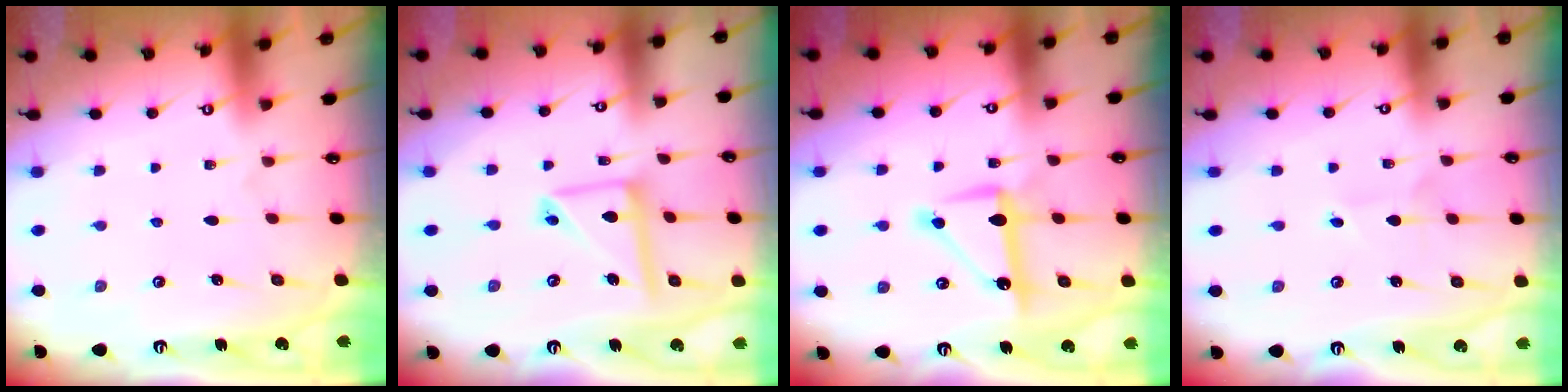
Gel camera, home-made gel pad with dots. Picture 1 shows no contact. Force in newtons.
{"total": 11.3, "press": 11.2, "slide": 1.2}
{"total": 10.4, "press": 10.4, "slide": 0.6}
{"total": 1.6, "press": 1.5, "slide": 0.1}